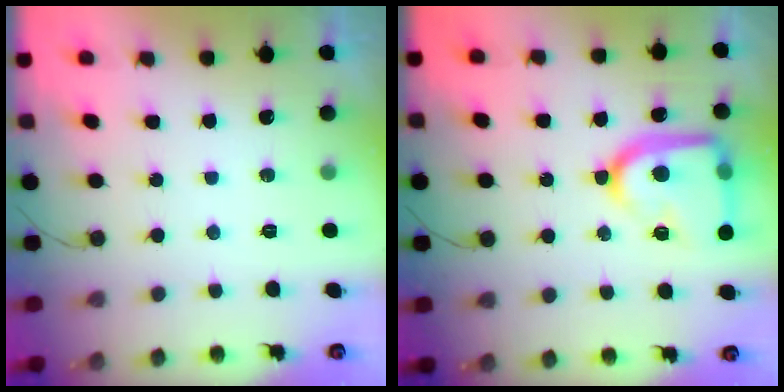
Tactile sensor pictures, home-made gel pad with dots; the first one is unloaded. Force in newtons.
{"total": 20.3, "press": 20.3, "slide": 1.9}